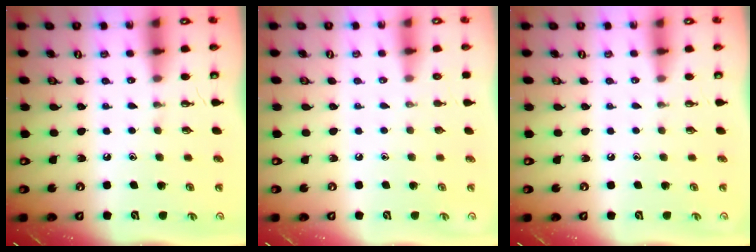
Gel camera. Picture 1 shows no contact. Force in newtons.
{"total": 0.0}
{"total": 0.0}